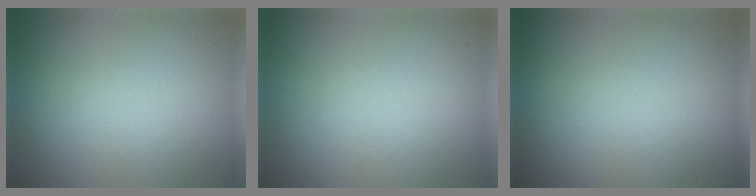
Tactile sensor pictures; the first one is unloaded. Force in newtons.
{"total": 0.0}
{"total": 0.0}